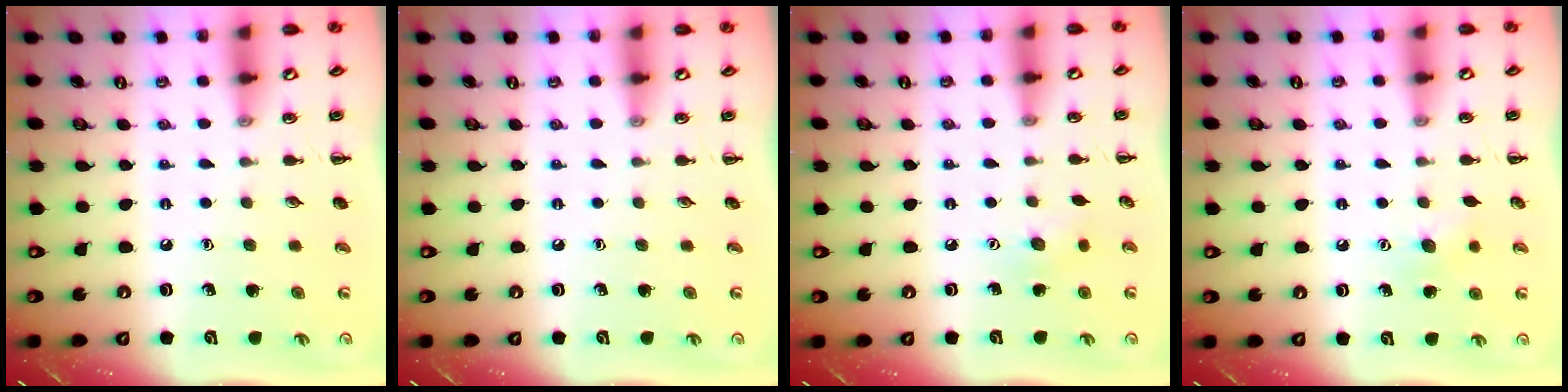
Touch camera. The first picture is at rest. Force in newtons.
{"total": 0.0}
{"total": 3.8, "press": 3.7, "slide": 1.1}
{"total": 6.0, "press": 5.9, "slide": 1.4}